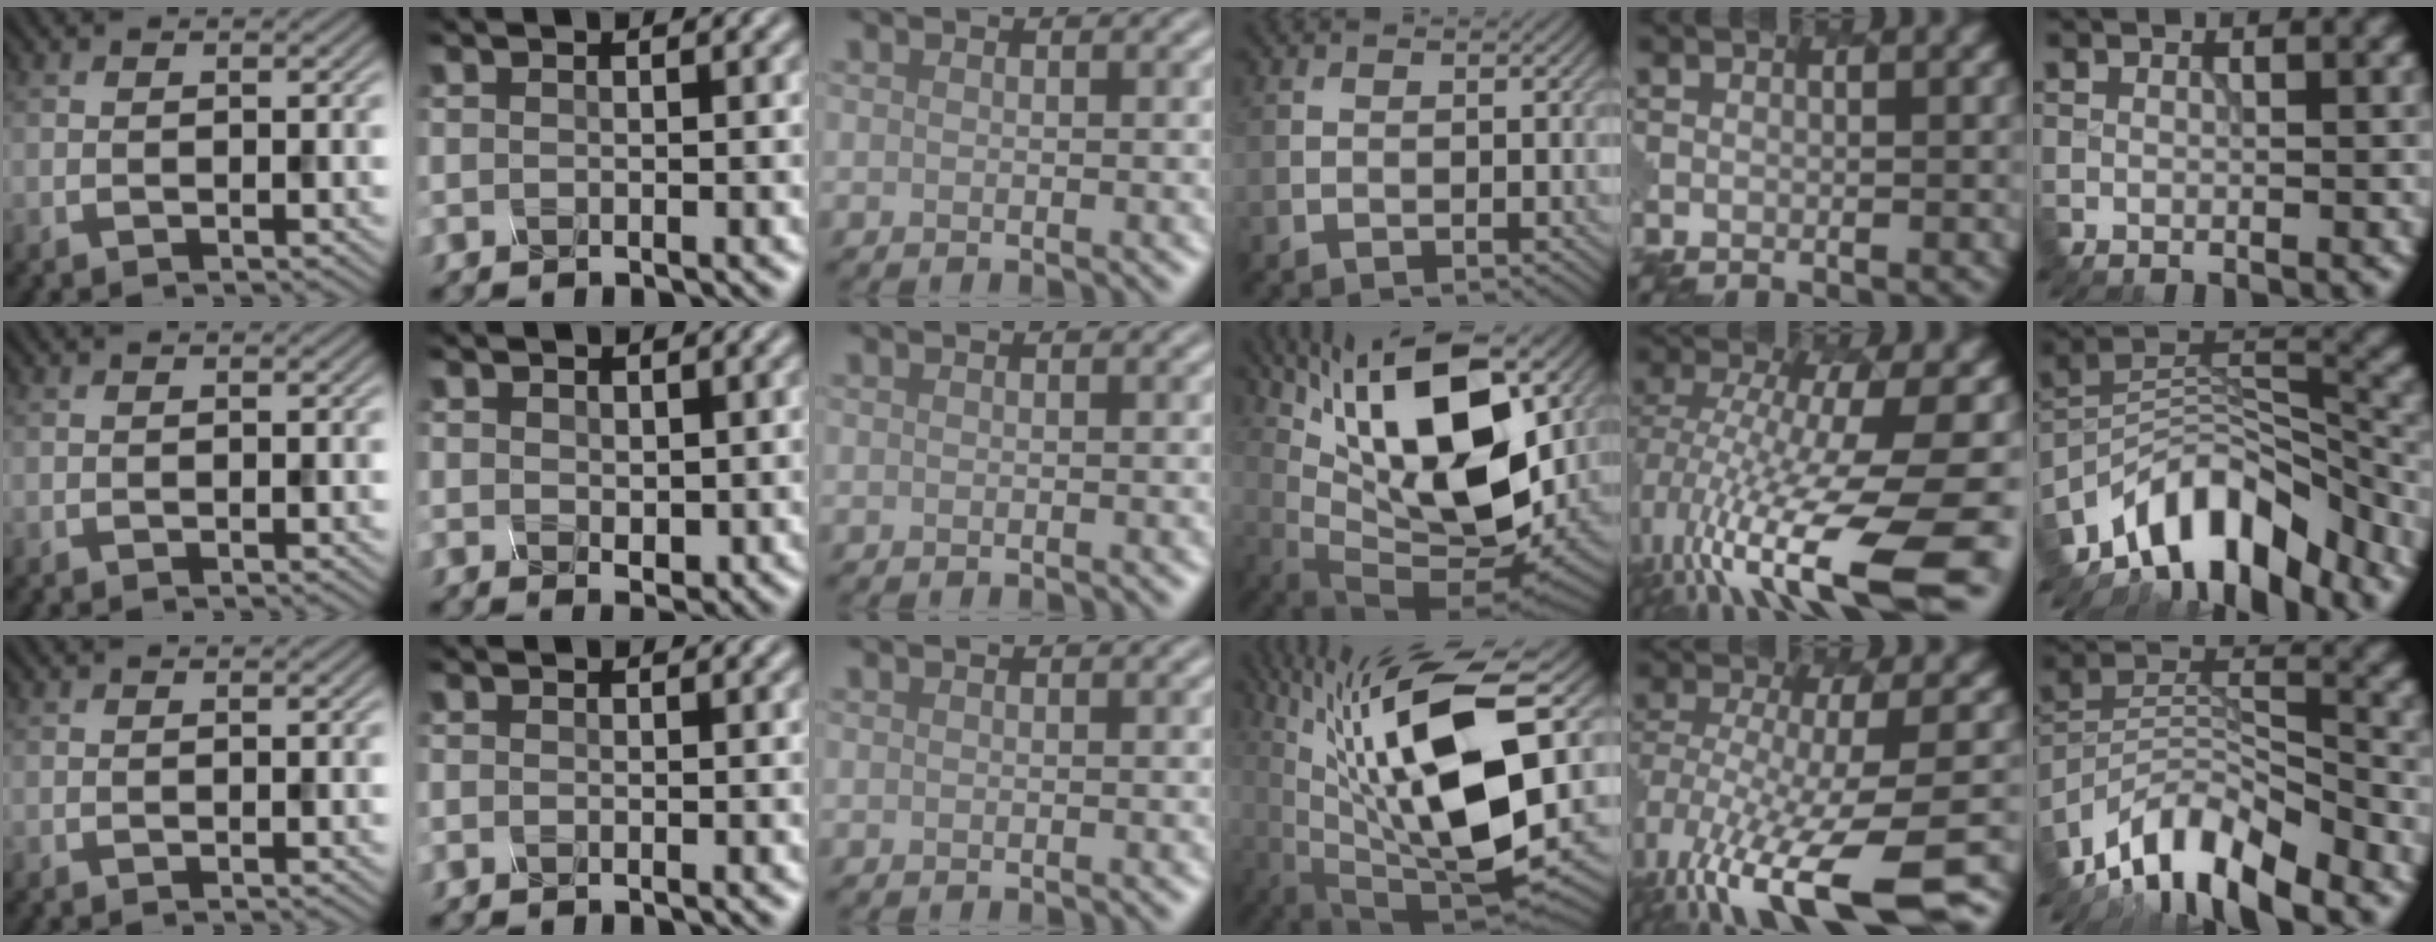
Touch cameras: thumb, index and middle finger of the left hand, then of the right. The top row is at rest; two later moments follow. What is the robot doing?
{"motion": "twist", "object": "rubiks cube"}